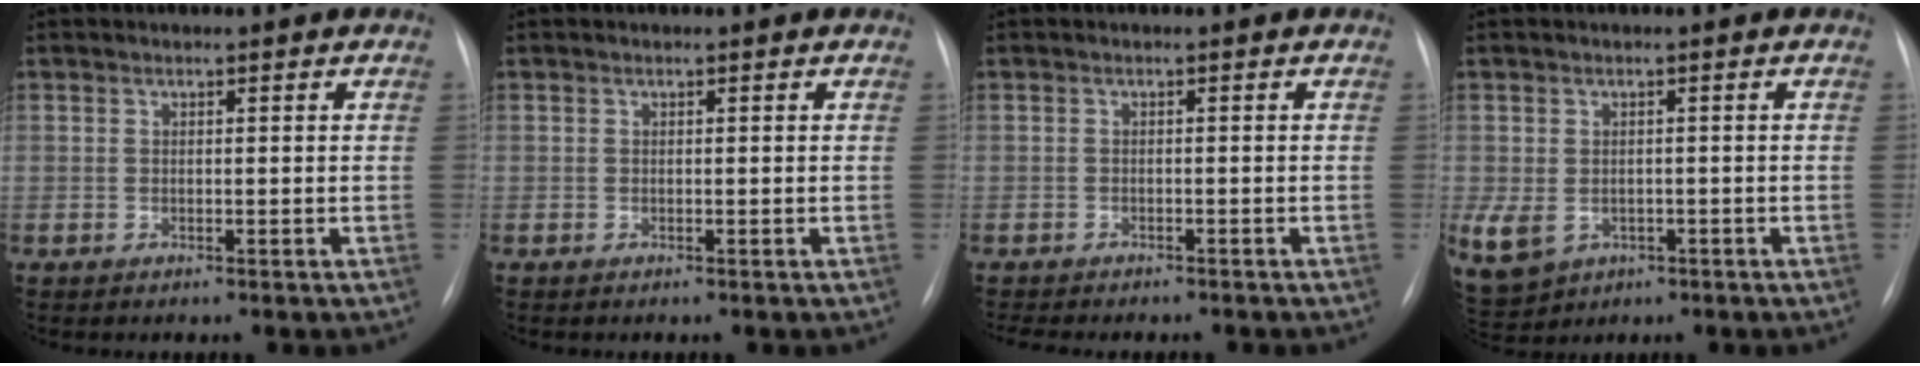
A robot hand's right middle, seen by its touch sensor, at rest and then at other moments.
{"total": 0.0}
{"total": 8.3, "force": [-7.3, 1.8, 3.6], "torque": [-0.047, -0.003, -0.089]}
{"total": 13.7, "force": [-4.9, 11.1, 6.4], "torque": [-0.195, -0.008, -0.057]}